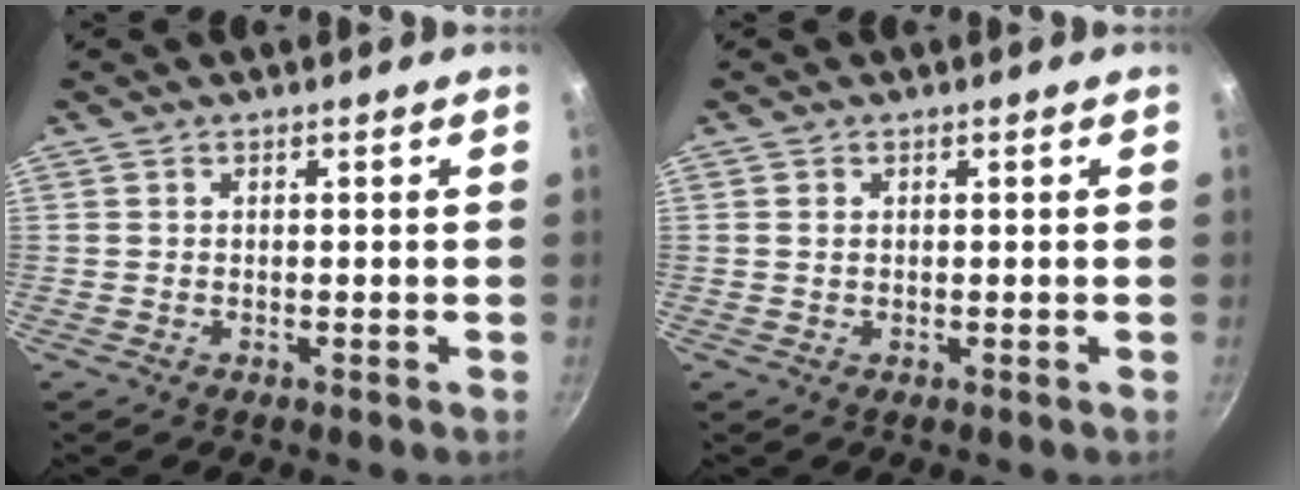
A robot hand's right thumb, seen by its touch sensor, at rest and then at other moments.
{"total": 1.0, "force": [0.2, 0.8, 0.6], "torque": [-0.010, 0.002, 0.003]}